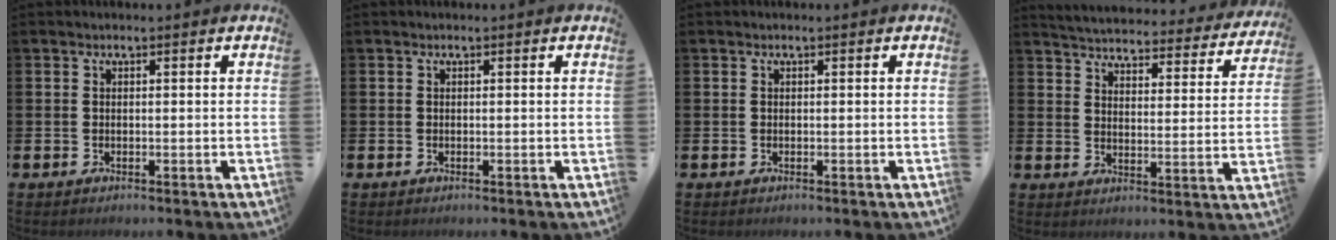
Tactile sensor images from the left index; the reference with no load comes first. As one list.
[{"total": 0.0}, {"total": 0.0}, {"total": 4.5, "force": [4.4, 0.5, 0.6], "torque": [-0.031, -0.041, 0.070]}]